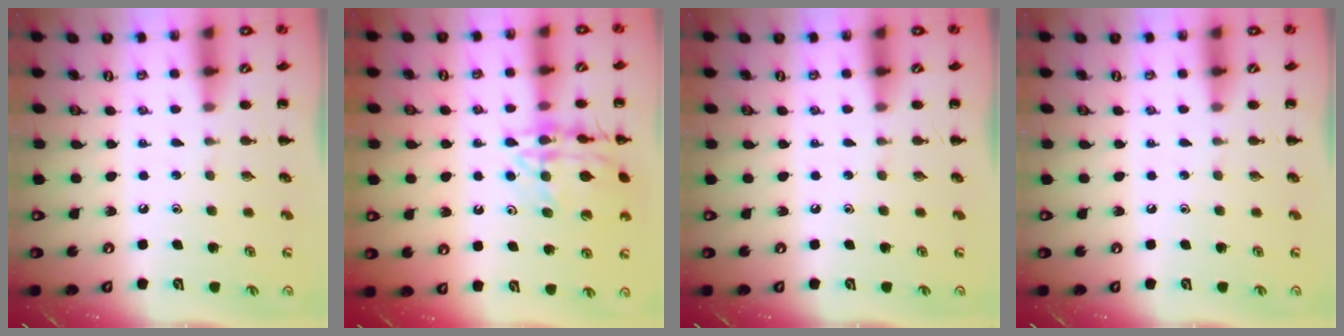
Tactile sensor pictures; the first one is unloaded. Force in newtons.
{"total": 15.7, "press": 15.6, "slide": 1.6}
{"total": 0.0}
{"total": 0.0}